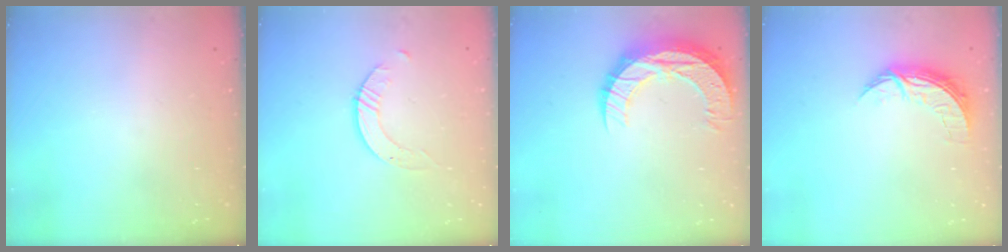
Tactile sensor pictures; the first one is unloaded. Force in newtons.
{"total": 1.7, "press": 1.7, "slide": 0.2}
{"total": 12.7, "press": 12.7, "slide": 0.9}
{"total": 7.2, "press": 7.2, "slide": 0.2}